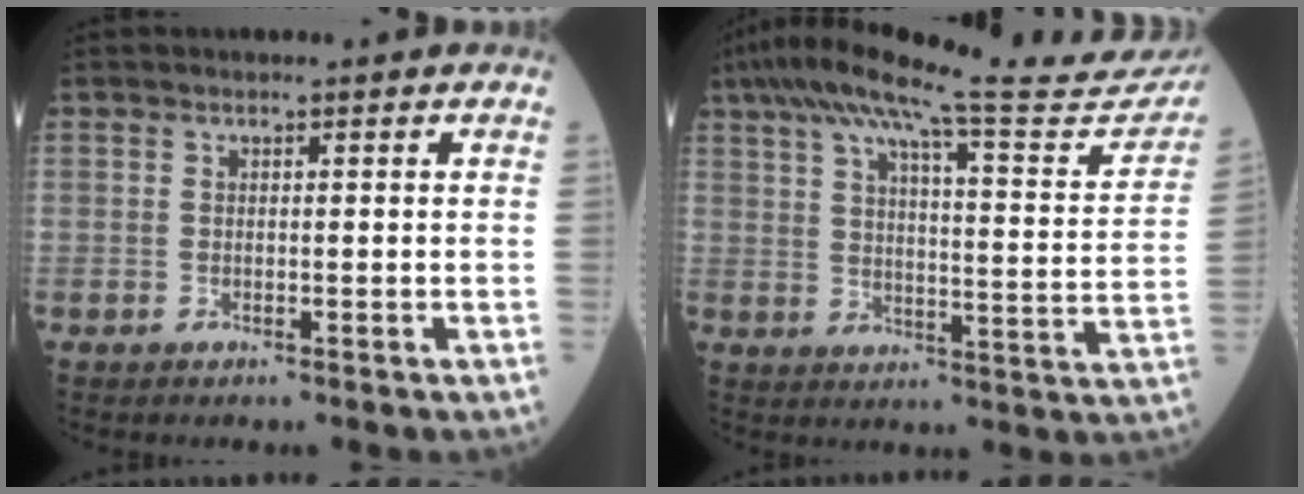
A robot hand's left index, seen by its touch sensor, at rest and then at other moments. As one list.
[{"total": 25.1, "force": [22.4, 2.1, 11.1], "torque": [-0.175, -0.039, 0.280]}]